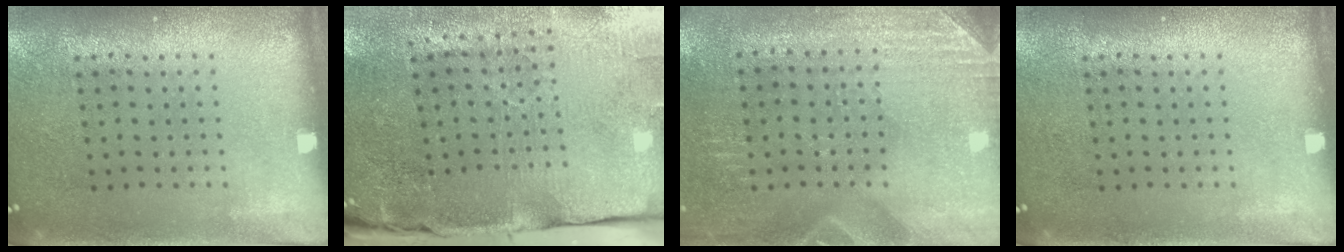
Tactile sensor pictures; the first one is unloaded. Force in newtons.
{"total": 4.5, "press": 3.7, "slide": 2.5}
{"total": 2.9, "press": 2.6, "slide": 1.1}
{"total": 0.0}